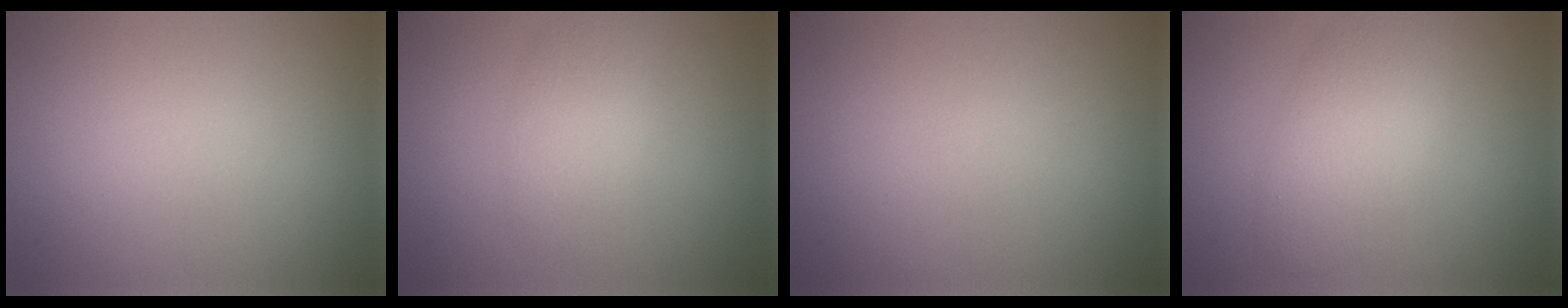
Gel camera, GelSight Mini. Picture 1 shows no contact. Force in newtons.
{"total": 2.8, "press": 2.8, "slide": 0.1}
{"total": 0.0}
{"total": 4.6, "press": 4.6, "slide": 0.2}